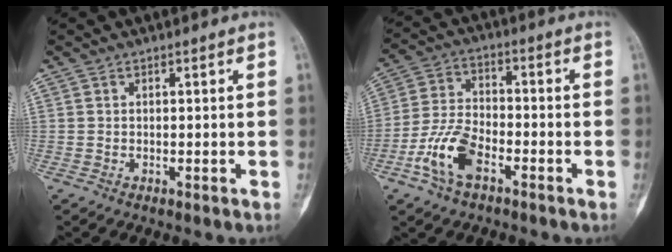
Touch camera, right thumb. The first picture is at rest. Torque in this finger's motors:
{"motor_torque": [1.98, 1.34, 1.04, -0.73, 0.04]}